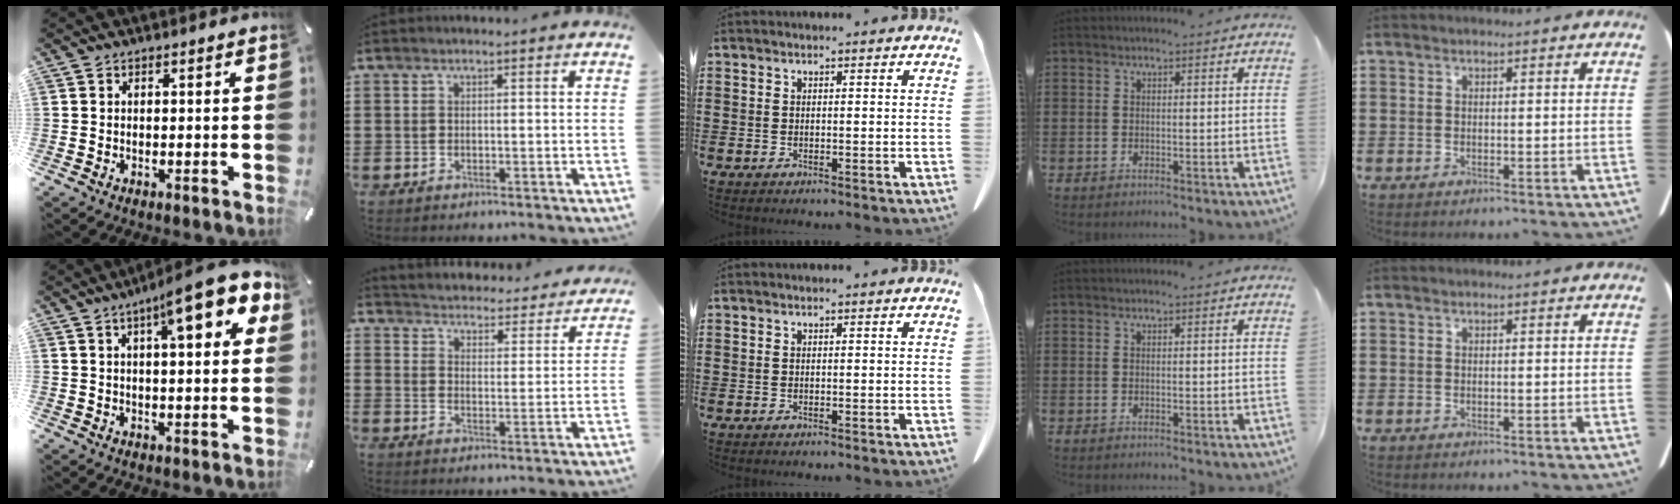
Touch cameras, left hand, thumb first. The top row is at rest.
{"thumb": {"total": 13.5, "force": [7.5, 4.0, 10.5], "torque": [-0.149, -0.033, 0.116]}, "index": {"total": 4.3, "force": [4.3, -0.3, -0.4], "torque": [-0.017, -0.040, 0.070]}}